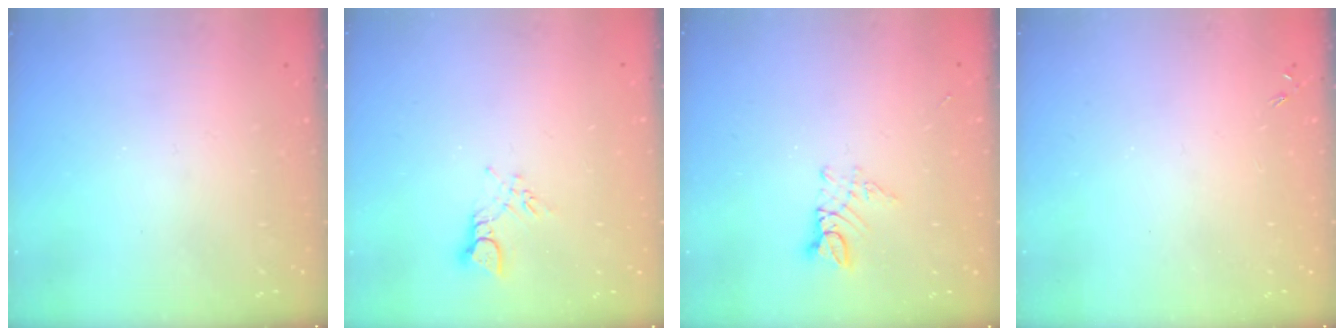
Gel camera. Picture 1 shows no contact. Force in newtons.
{"total": 2.6, "press": 2.6, "slide": 0.4}
{"total": 4.4, "press": 4.4, "slide": 0.3}
{"total": 0.0}